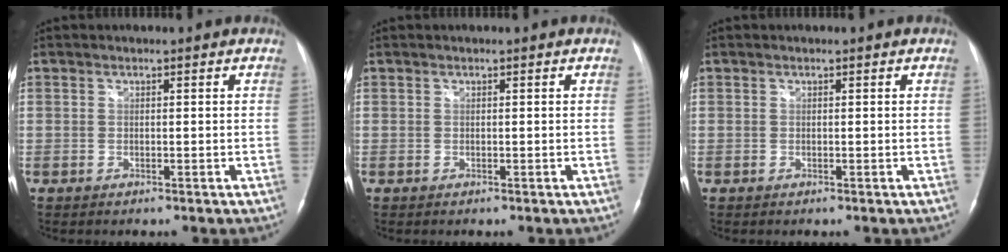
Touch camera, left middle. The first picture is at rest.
{"total": 0.0}
{"total": 0.0}